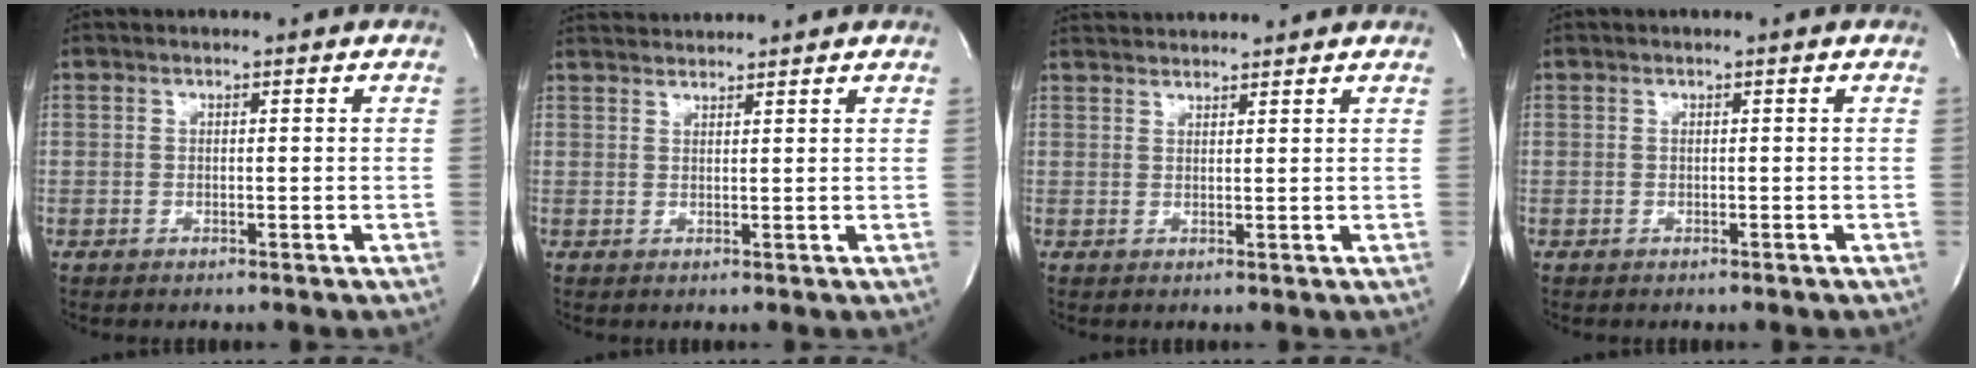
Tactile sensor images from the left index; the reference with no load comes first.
{"total": 3.8, "force": [3.8, -0.4, 0.3], "torque": [-0.009, 0.024, 0.069]}
{"total": 5.5, "force": [5.4, 0.0, 1.0], "torque": [-0.022, 0.035, 0.083]}
{"total": 0.0}